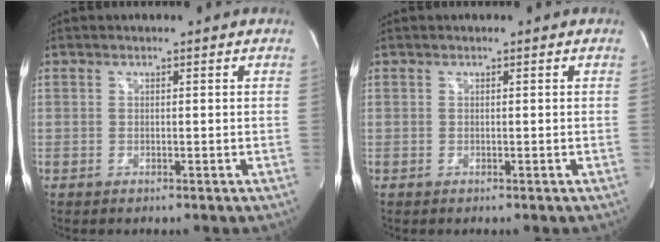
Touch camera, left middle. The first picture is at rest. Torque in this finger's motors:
{"motor_torque": [0.11, -0.06, -0.07, -0.01]}